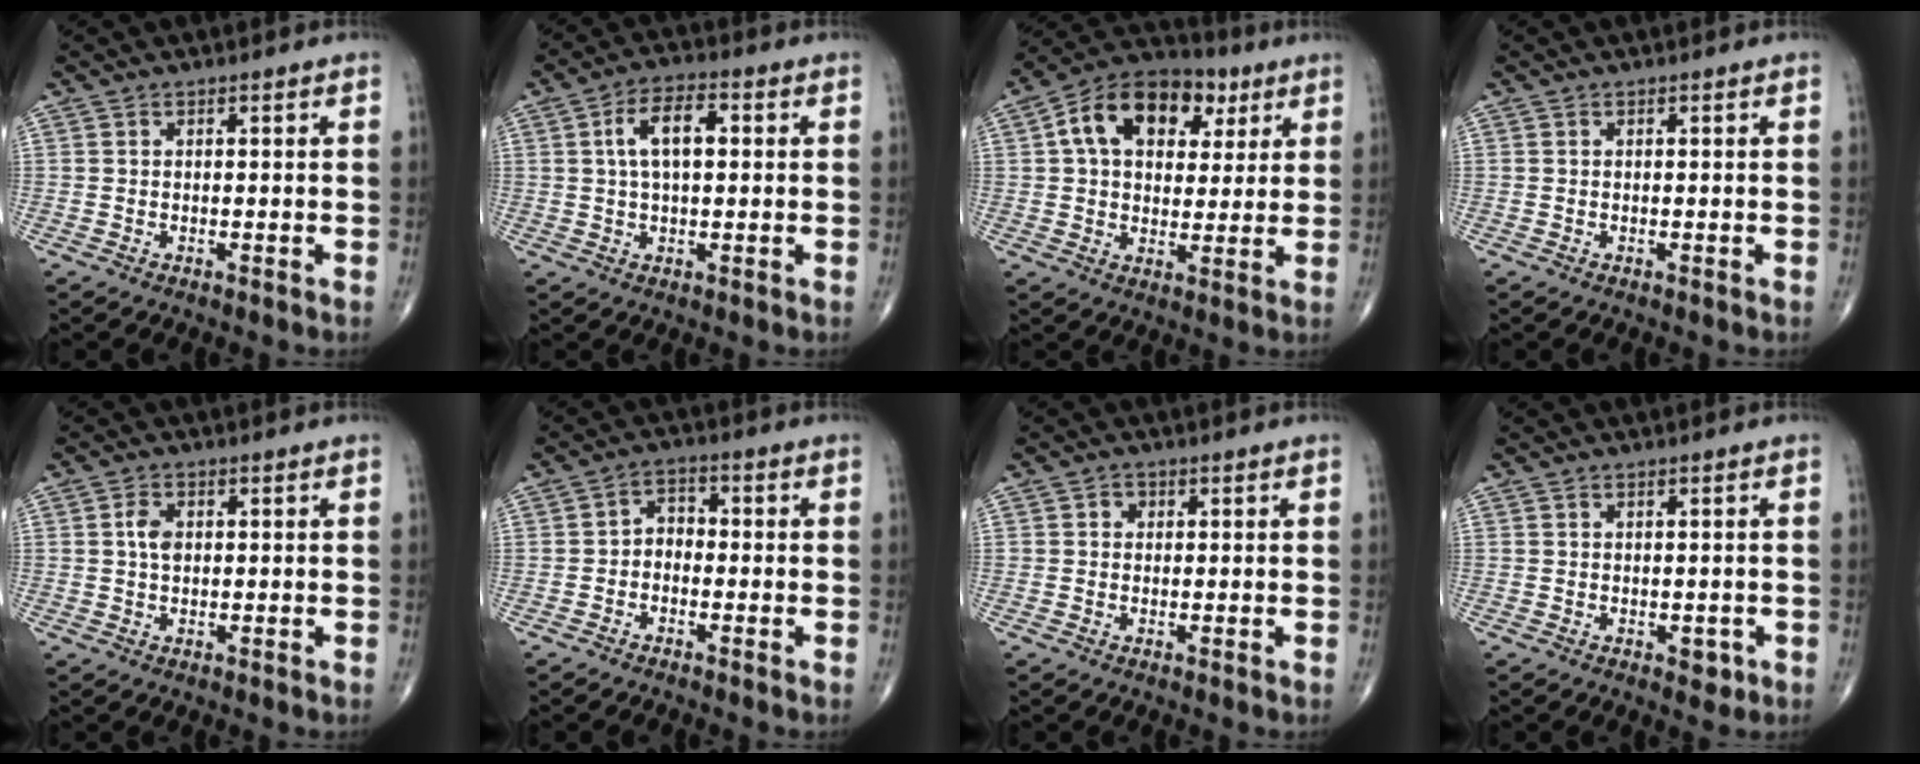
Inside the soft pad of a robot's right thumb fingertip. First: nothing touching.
{"total": 8.3, "force": [1.6, 4.1, 7.1], "torque": [-0.122, 0.015, 0.023]}
{"total": 16.9, "force": [5.6, 11.1, 11.4], "torque": [-0.156, 0.011, 0.084]}
{"total": 0.0}
{"total": 3.0, "force": [0.5, 2.0, 2.2], "torque": [-0.039, 0.002, 0.005]}
{"total": 3.6, "force": [-1.0, 2.6, 2.2], "torque": [-0.018, 0.023, -0.031]}
{"total": 1.5, "force": [0.3, 1.3, 0.5], "torque": [0.003, 0.003, 0.000]}
{"total": 2.1, "force": [-0.7, 1.4, 1.5], "torque": [-0.005, 0.000, -0.005]}